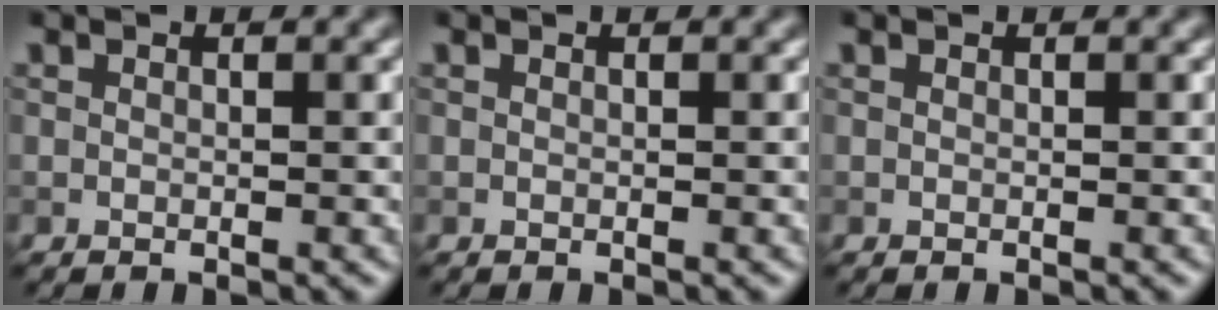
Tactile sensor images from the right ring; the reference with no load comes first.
{"total": 0.0}
{"total": 0.0}